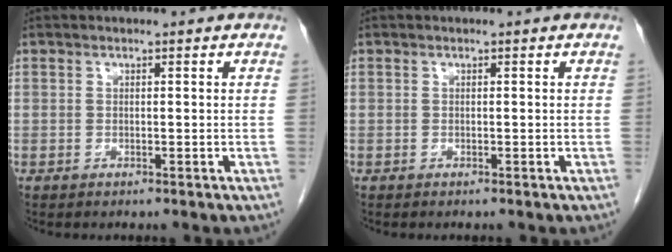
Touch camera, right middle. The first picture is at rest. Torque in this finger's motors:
{"motor_torque": [-0.40, -0.08, -0.05, 0.00]}